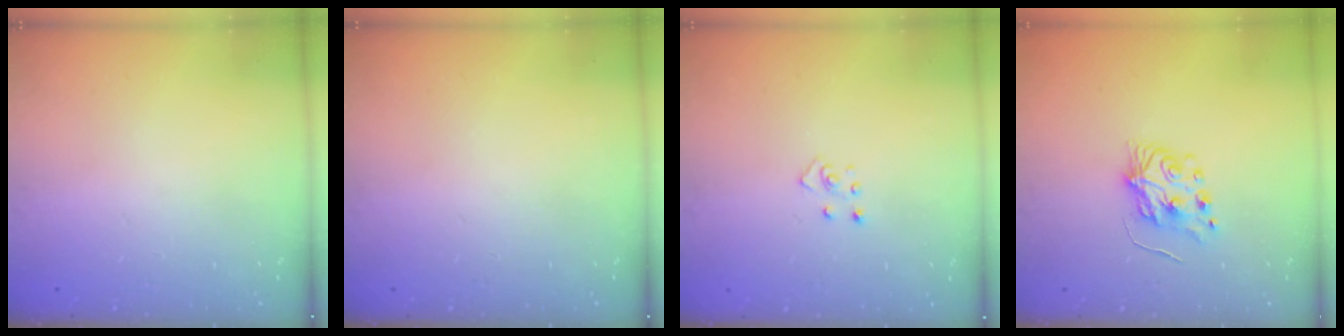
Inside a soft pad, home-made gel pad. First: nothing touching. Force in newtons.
{"total": 0.0}
{"total": 2.8, "press": 2.8, "slide": 0.3}
{"total": 6.4, "press": 6.4, "slide": 0.5}